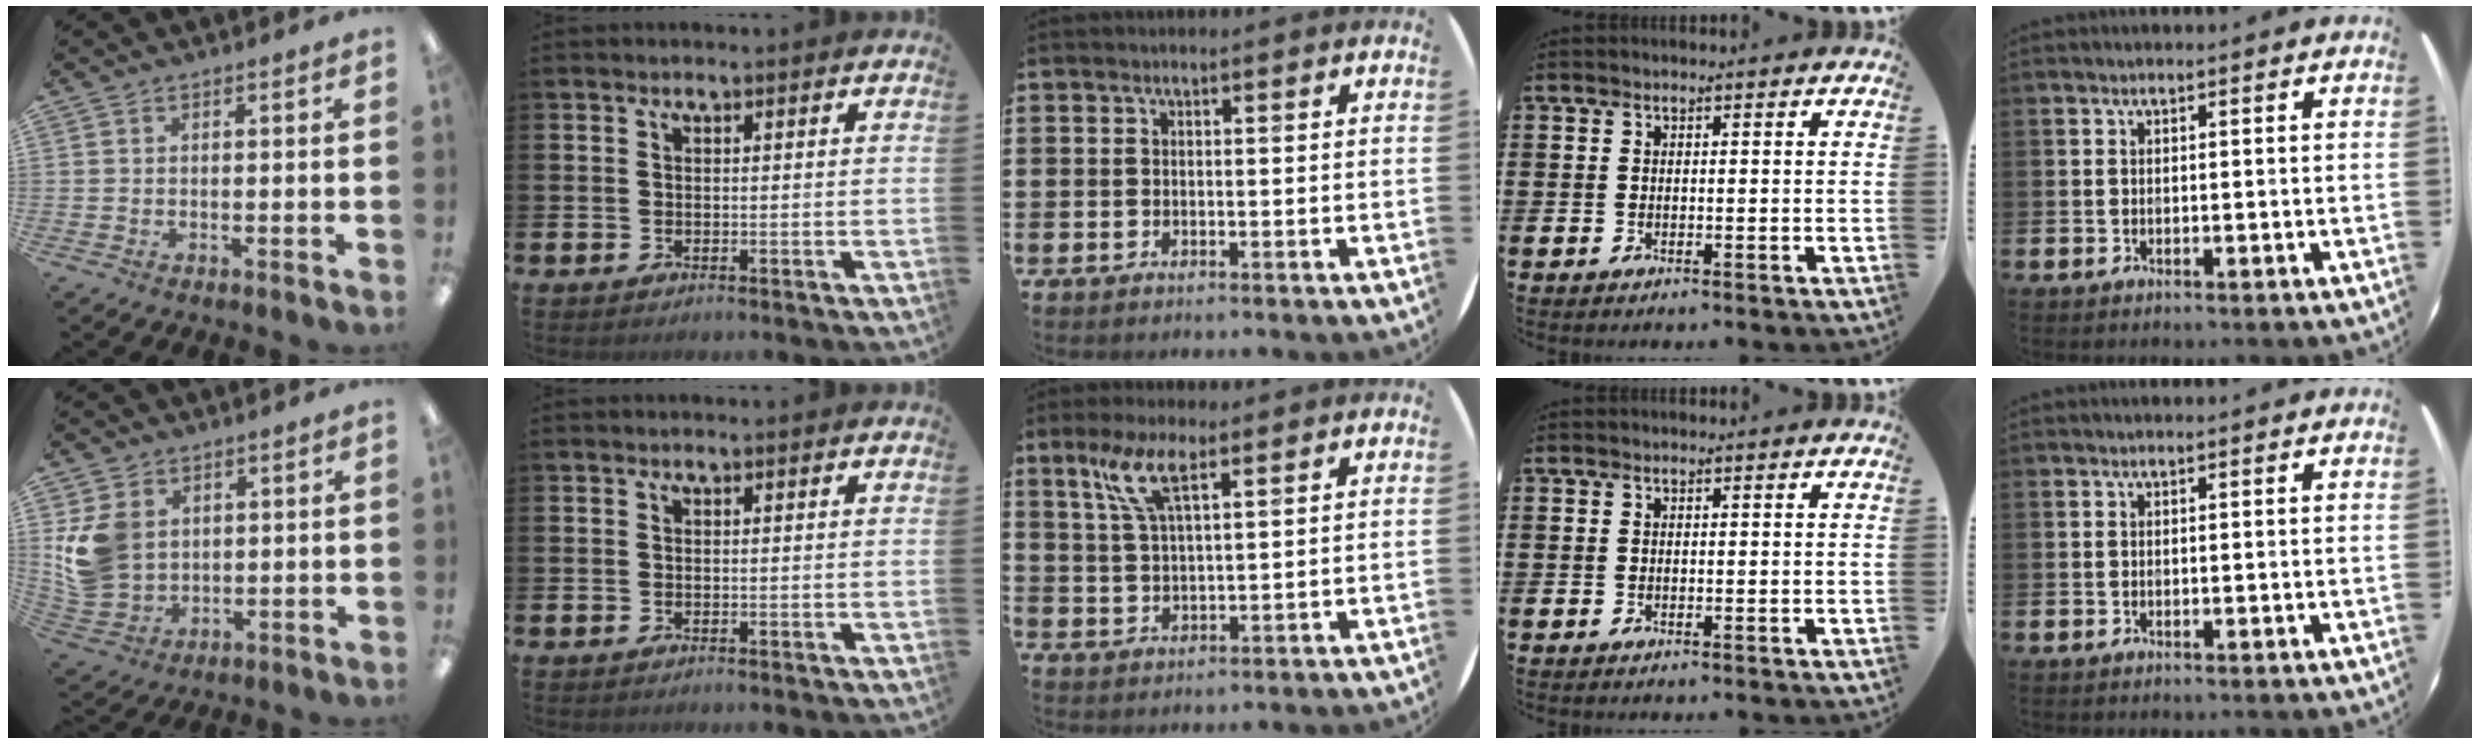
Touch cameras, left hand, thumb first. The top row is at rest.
{"thumb": {"total": 10.3, "force": [2.9, 8.7, 4.9], "torque": [-0.108, 0.003, 0.062]}, "middle": {"total": 6.5, "force": [4.1, 1.8, 4.8], "torque": [-0.106, 0.007, 0.071]}}